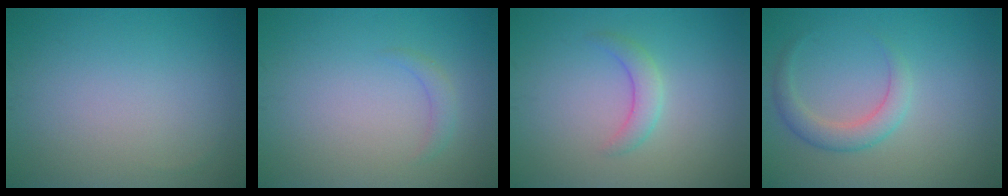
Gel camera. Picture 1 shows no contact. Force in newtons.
{"total": 1.1, "press": 1.1, "slide": 0.1}
{"total": 2.0, "press": 2.0, "slide": 0.1}
{"total": 2.6, "press": 2.6, "slide": 0.2}